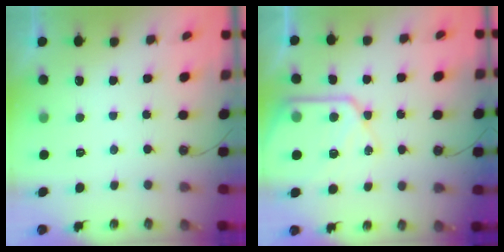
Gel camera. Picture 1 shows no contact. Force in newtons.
{"total": 13.9, "press": 13.8, "slide": 1.4}